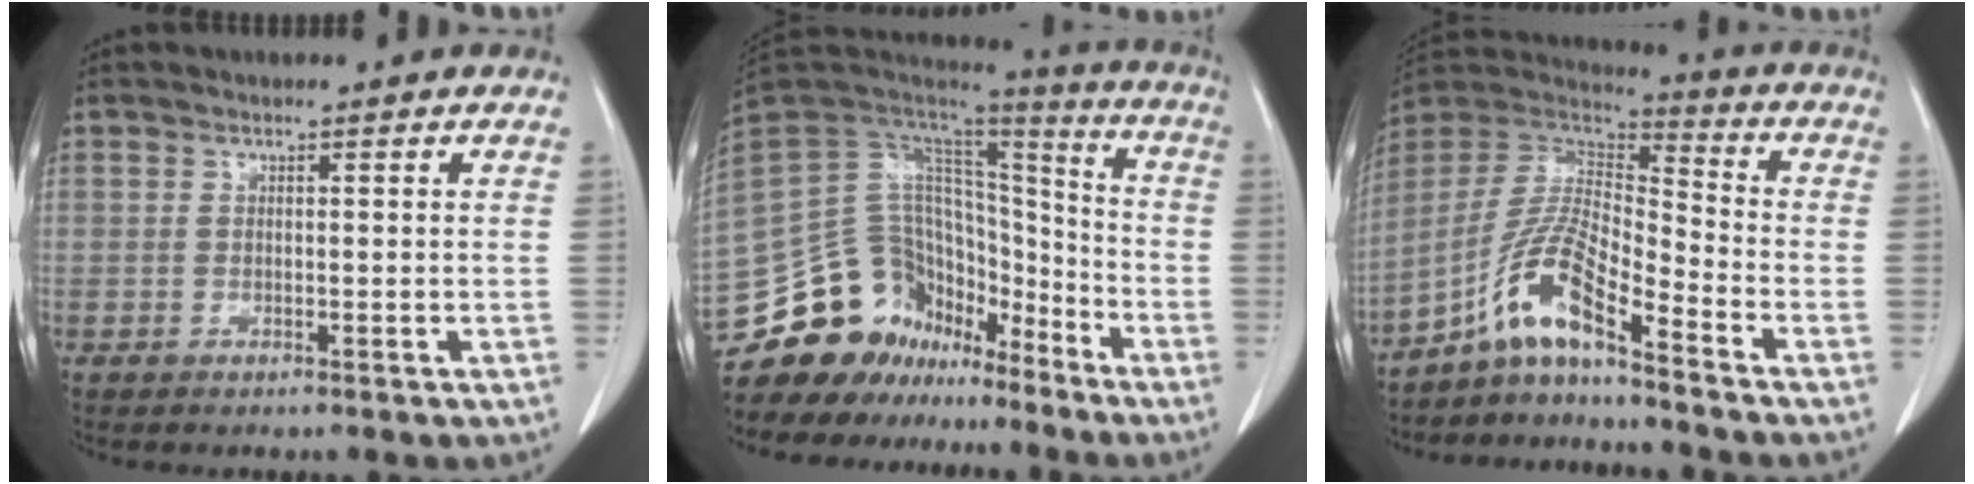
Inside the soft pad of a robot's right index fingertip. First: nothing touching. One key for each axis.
{"total": 22.0, "fx": -16.8, "fy": 12.3, "fz": 7.1, "tx": -0.169, "ty": 0.061, "tz": -0.275}
{"total": 10.5, "fx": -7.3, "fy": 1.1, "fz": 7.4, "tx": -0.166, "ty": 0.013, "tz": -0.143}